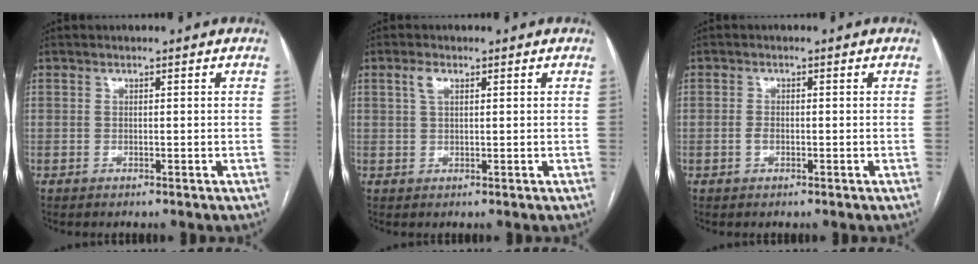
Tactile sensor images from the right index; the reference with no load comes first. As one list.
[{"total": 2.0, "force": [1.0, 0.9, 1.6], "torque": [-0.034, 0.008, 0.021]}, {"total": 1.4, "force": [-0.5, 0.7, 1.1], "torque": [-0.023, 0.001, -0.008]}]